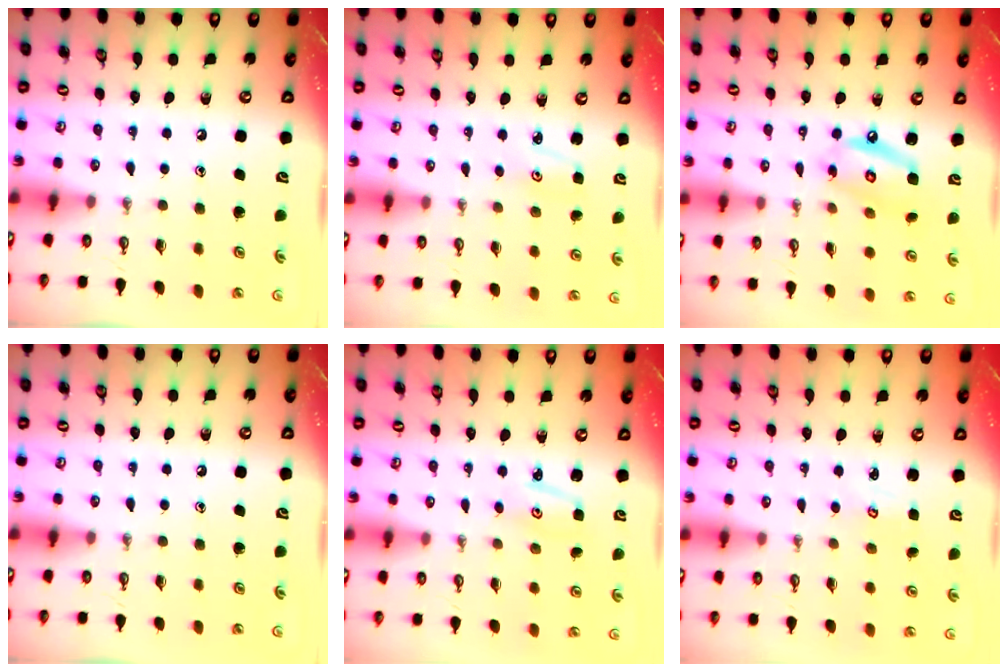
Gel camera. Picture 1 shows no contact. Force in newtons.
{"total": 3.5, "press": 3.4, "slide": 0.4}
{"total": 9.7, "press": 9.7, "slide": 0.9}
{"total": 0.0}
{"total": 2.7, "press": 2.7, "slide": 0.2}
{"total": 2.9, "press": 2.9, "slide": 0.3}